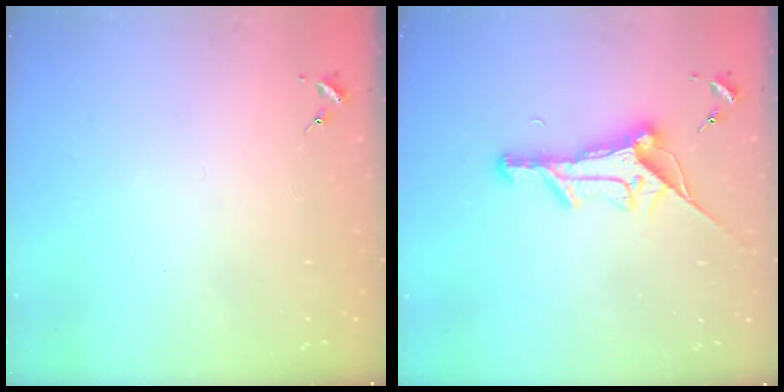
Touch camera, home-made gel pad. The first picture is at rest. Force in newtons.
{"total": 15.9, "press": 15.9, "slide": 0.7}